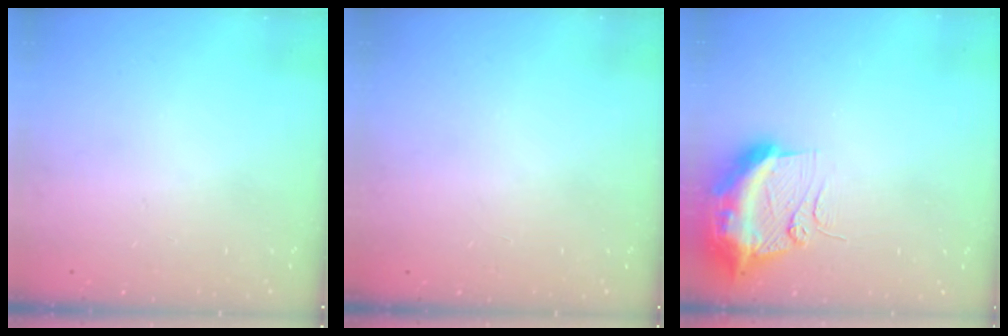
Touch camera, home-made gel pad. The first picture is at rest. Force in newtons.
{"total": 0.0}
{"total": 13.2, "press": 13.1, "slide": 1.4}